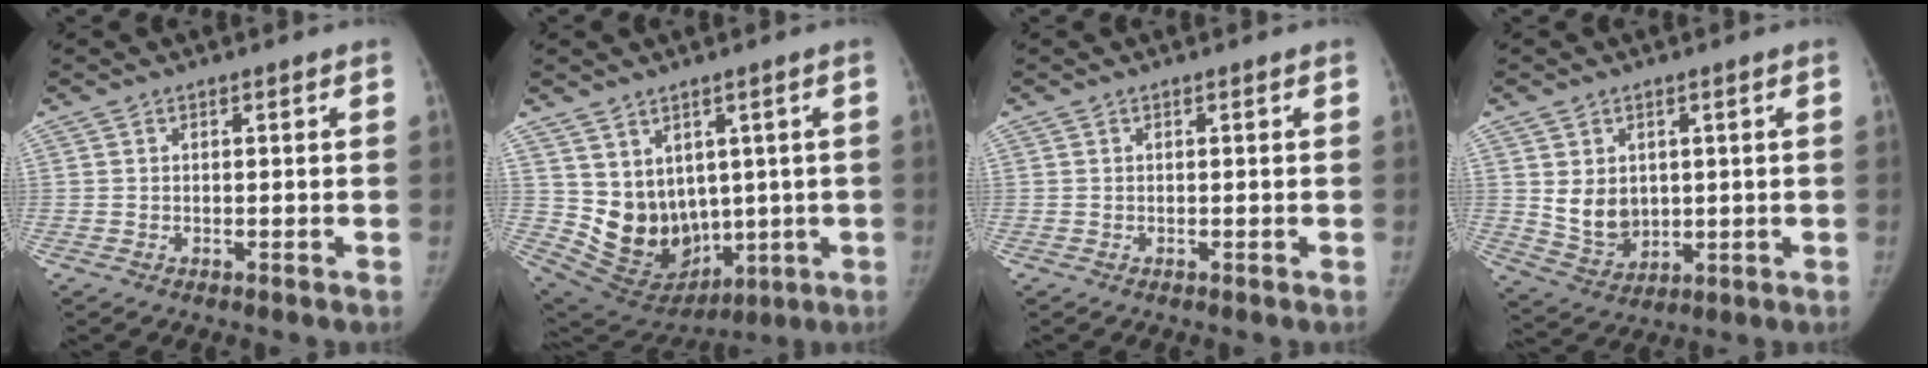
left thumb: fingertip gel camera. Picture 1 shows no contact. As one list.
[{"total": 13.3, "force": [1.8, 10.8, 7.6], "torque": [-0.098, -0.011, 0.080]}, {"total": 0.0}, {"total": 7.6, "force": [1.2, 6.0, 4.5], "torque": [-0.053, -0.020, 0.044]}]